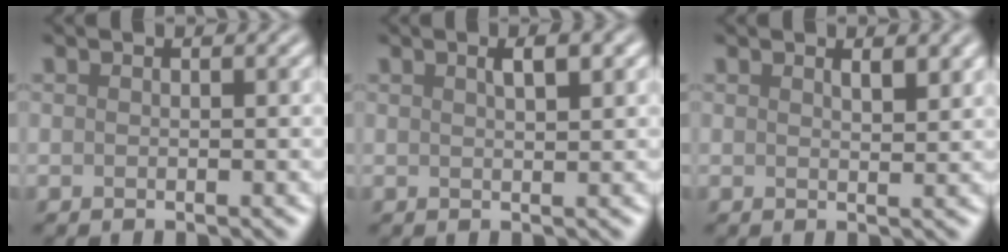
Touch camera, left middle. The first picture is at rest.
{"total": 2.0, "force": [1.0, 0.6, 1.6], "torque": [-0.018, 0.006, 0.014]}
{"total": 1.6, "force": [1.1, 0.5, 1.1], "torque": [-0.014, -0.001, 0.019]}